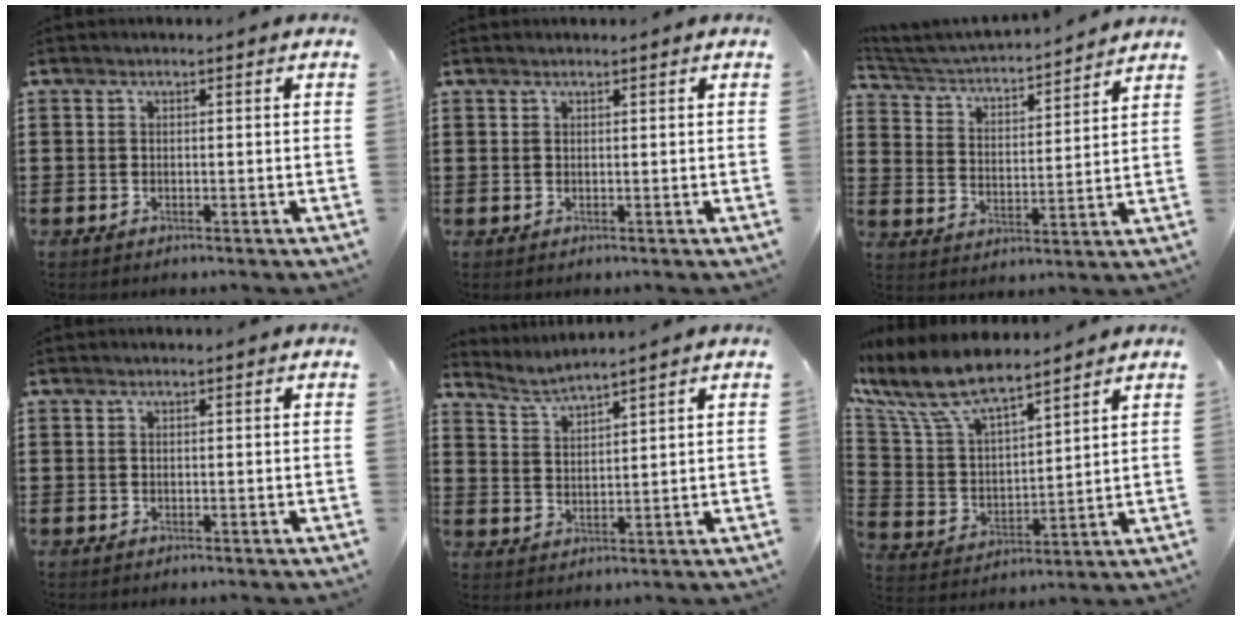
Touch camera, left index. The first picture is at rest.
{"total": 0.5, "force": [0.4, -0.1, 0.3], "torque": [-0.006, -0.002, 0.009]}
{"total": 3.3, "force": [3.2, 0.3, 0.8], "torque": [-0.036, -0.028, 0.045]}
{"total": 0.0}
{"total": 3.2, "force": [3.1, -0.3, 0.8], "torque": [-0.026, -0.014, 0.055]}
{"total": 9.7, "force": [8.0, 2.5, 4.9], "torque": [-0.129, -0.036, 0.140]}